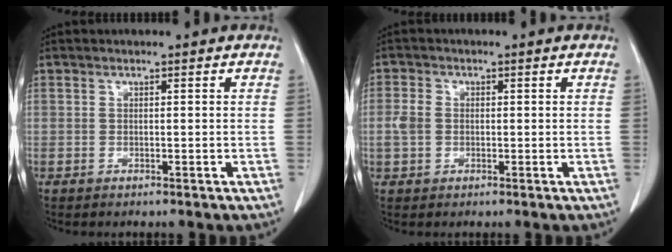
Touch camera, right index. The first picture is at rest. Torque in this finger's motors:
{"motor_torque": [0.33, 0.16, 0.10, 0.05]}